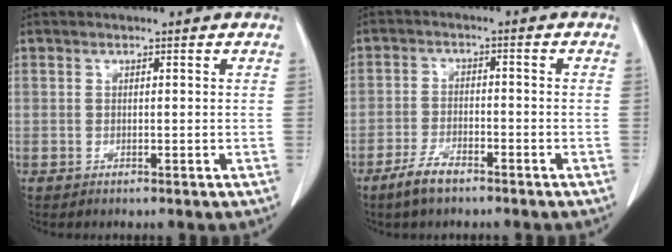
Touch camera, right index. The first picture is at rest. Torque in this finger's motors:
{"motor_torque": [0.23, -0.21, 0.05, 0.02]}